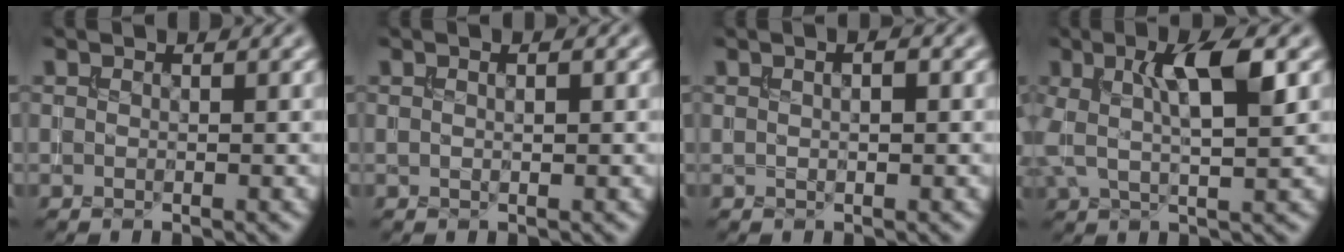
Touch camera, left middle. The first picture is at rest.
{"total": 1.2, "force": [0.4, 0.4, 1.0], "torque": [-0.007, -0.007, 0.003]}
{"total": 2.6, "force": [1.0, 1.3, 2.1], "torque": [-0.016, 0.015, -0.004]}
{"total": 5.9, "force": [1.1, 1.9, 5.4], "torque": [-0.099, 0.004, 0.019]}